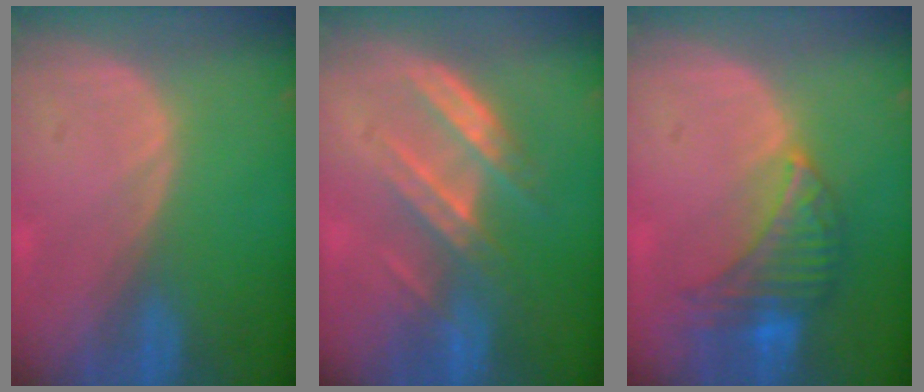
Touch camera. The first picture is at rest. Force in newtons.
{"total": 7.1, "press": 6.5, "slide": 3.0}
{"total": 7.7, "press": 7.0, "slide": 3.2}